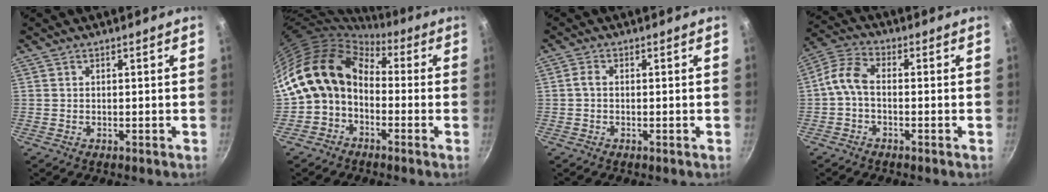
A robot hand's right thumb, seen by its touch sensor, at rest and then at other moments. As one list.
[{"total": 13.1, "force": [-1.2, 10.2, 8.1], "torque": [-0.120, 0.046, -0.041]}, {"total": 1.6, "force": [-0.1, 0.7, 1.4], "torque": [-0.039, 0.007, -0.007]}, {"total": 5.8, "force": [-1.3, 3.3, 4.5], "torque": [-0.102, 0.030, -0.040]}]